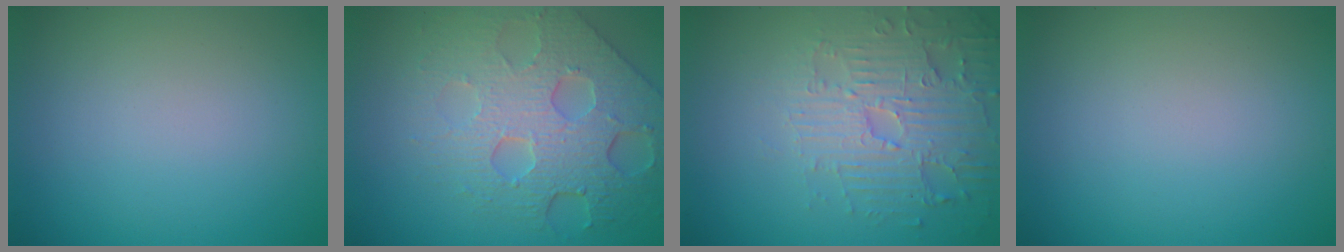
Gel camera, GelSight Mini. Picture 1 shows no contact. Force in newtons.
{"total": 8.2, "press": 5.7, "slide": 5.9}
{"total": 4.8, "press": 4.1, "slide": 2.6}
{"total": 0.0}